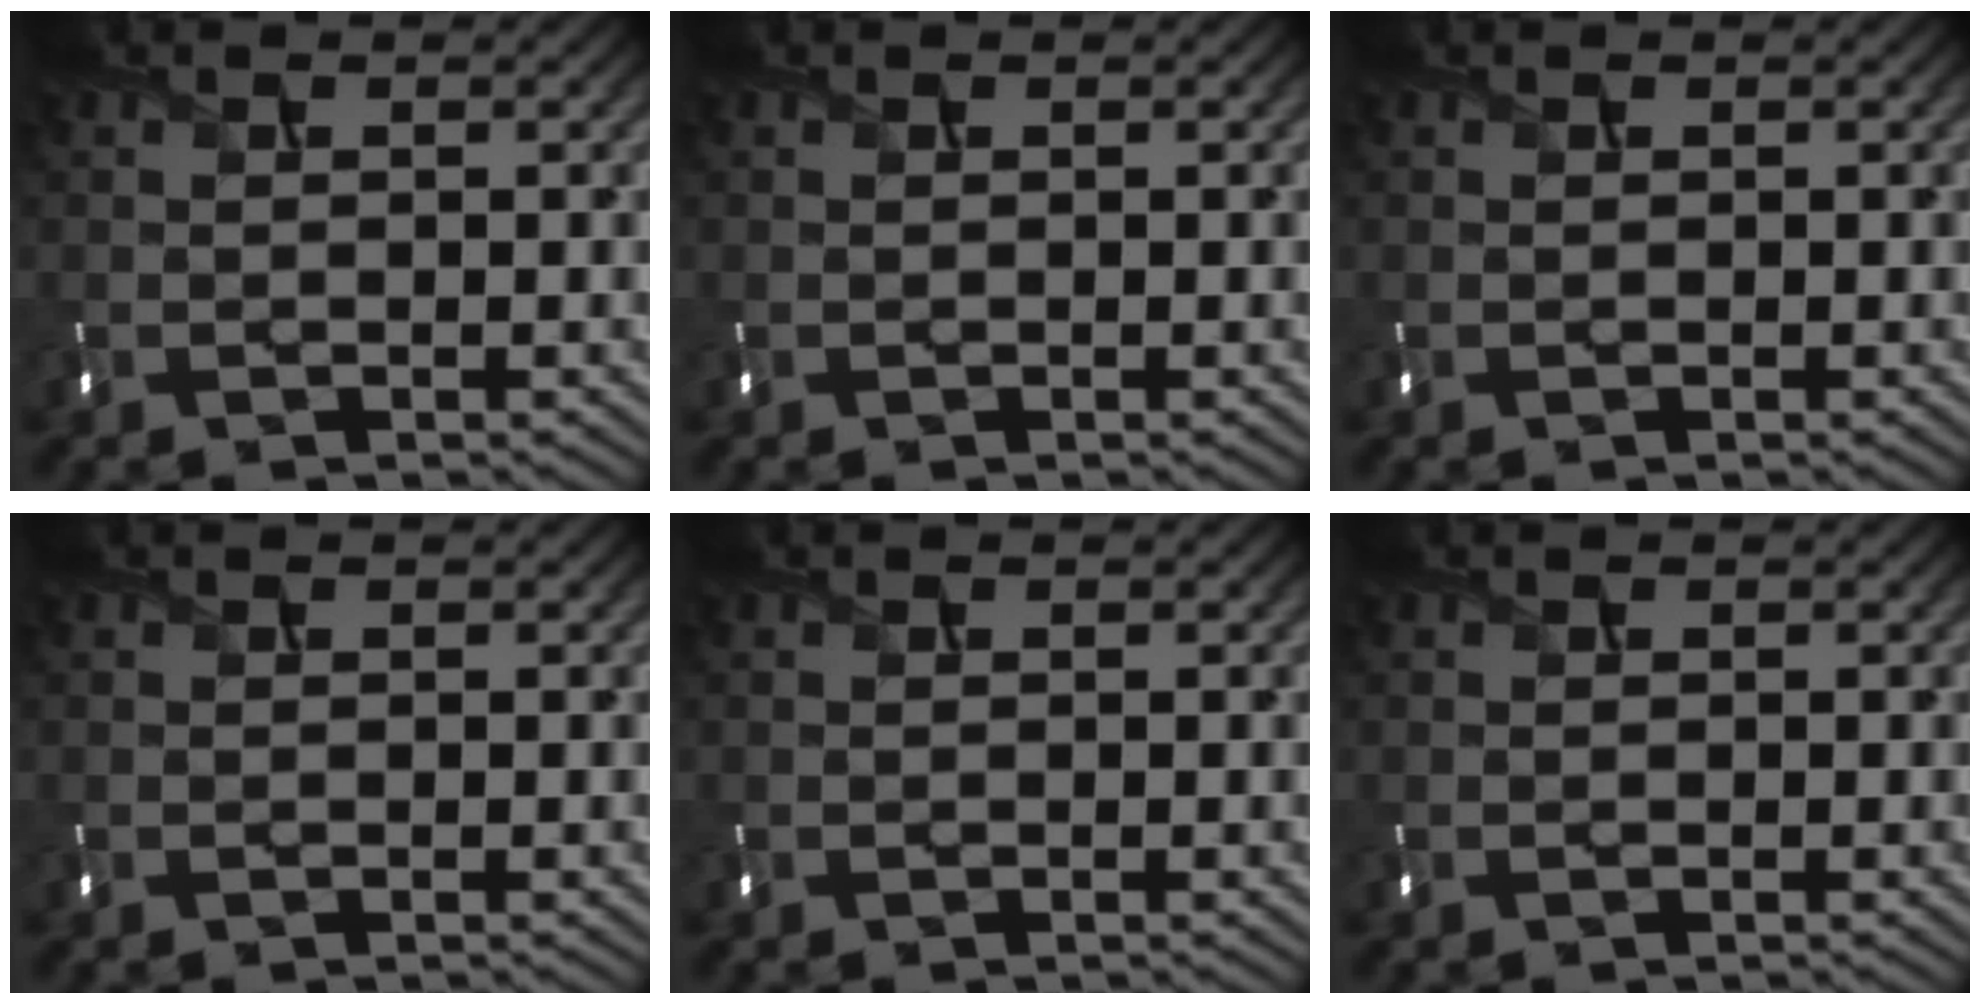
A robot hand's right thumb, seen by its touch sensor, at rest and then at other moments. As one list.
[{"total": 0.0}, {"total": 0.0}, {"total": 0.0}, {"total": 0.0}, {"total": 0.0}]